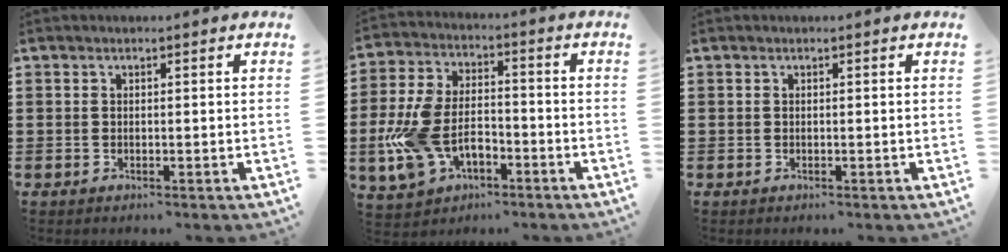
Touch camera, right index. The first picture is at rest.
{"total": 9.4, "force": [-3.2, 5.7, 6.7], "torque": [-0.179, 0.000, -0.065]}
{"total": 0.0}